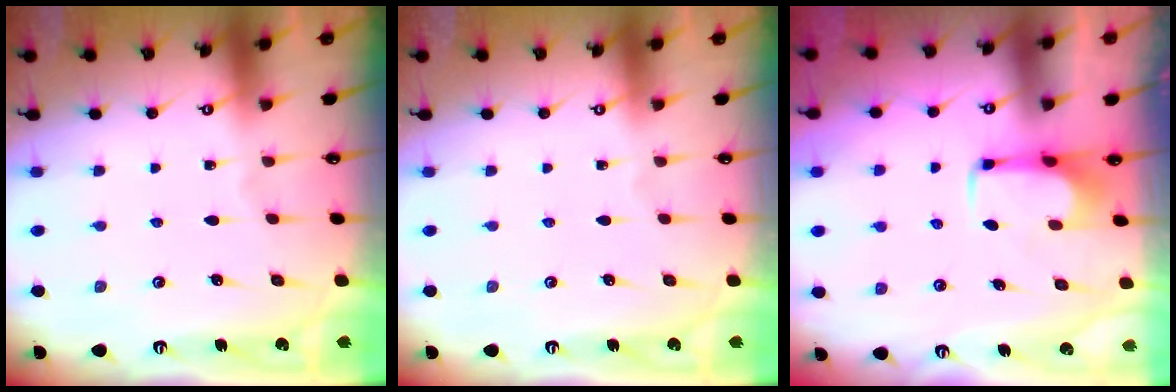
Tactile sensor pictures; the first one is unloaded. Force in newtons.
{"total": 0.0}
{"total": 1.8, "press": 1.8, "slide": 0.1}